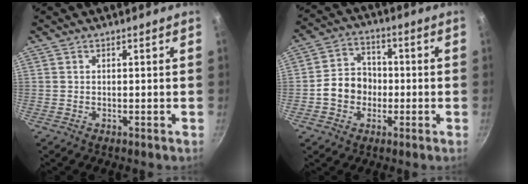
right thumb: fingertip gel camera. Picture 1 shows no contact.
{"total": 9.0, "force": [-1.6, 7.6, 4.5], "torque": [-0.044, 0.026, -0.039]}